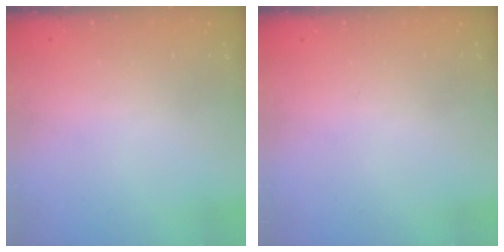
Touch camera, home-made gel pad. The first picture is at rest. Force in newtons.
{"total": 0.0}